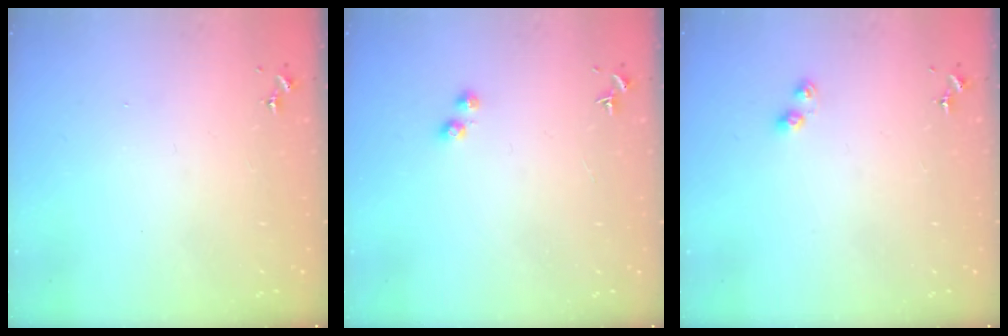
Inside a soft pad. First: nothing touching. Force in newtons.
{"total": 2.8, "press": 2.7, "slide": 0.7}
{"total": 4.3, "press": 4.3, "slide": 0.6}